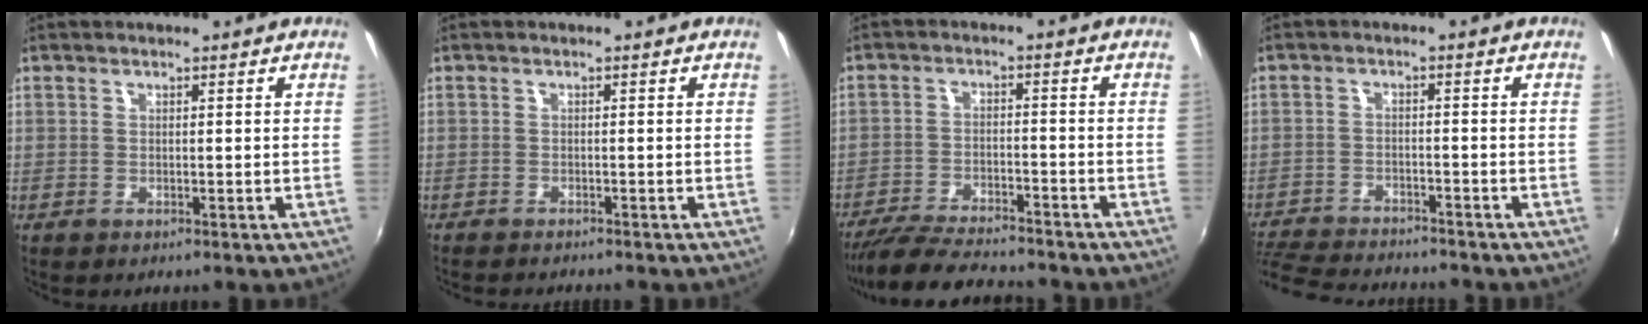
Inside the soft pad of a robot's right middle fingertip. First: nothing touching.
{"total": 3.3, "force": [-3.1, 0.4, 1.2], "torque": [-0.028, -0.016, -0.050]}
{"total": 13.7, "force": [-12.2, 2.4, 5.7], "torque": [-0.132, -0.017, -0.200]}
{"total": 13.4, "force": [-12.1, 2.8, 5.1], "torque": [-0.127, -0.019, -0.195]}